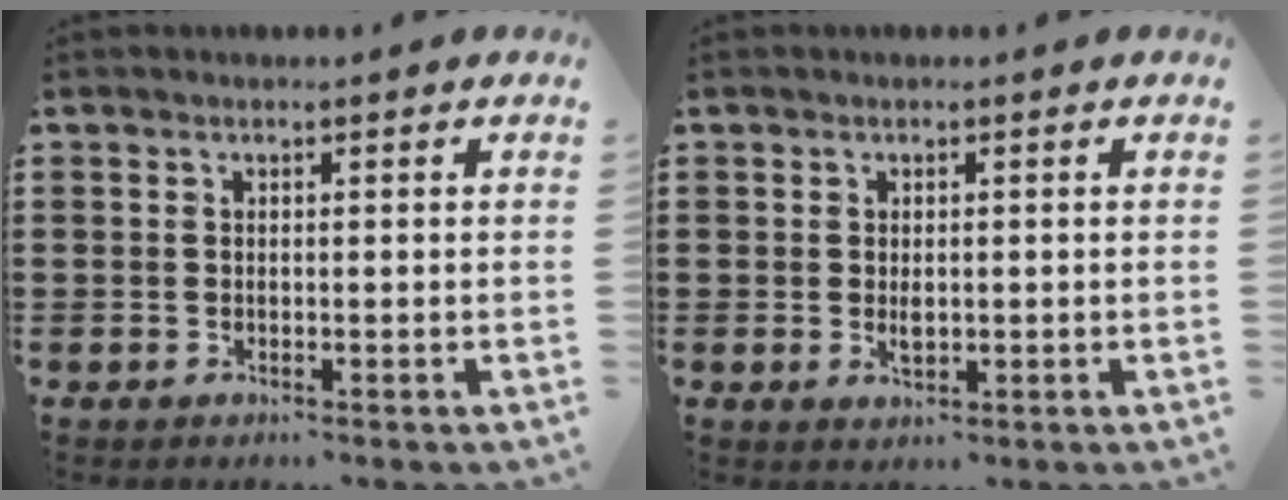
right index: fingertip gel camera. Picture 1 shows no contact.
{"total": 1.8, "force": [0.1, 0.9, 1.5], "torque": [-0.023, 0.001, -0.001]}